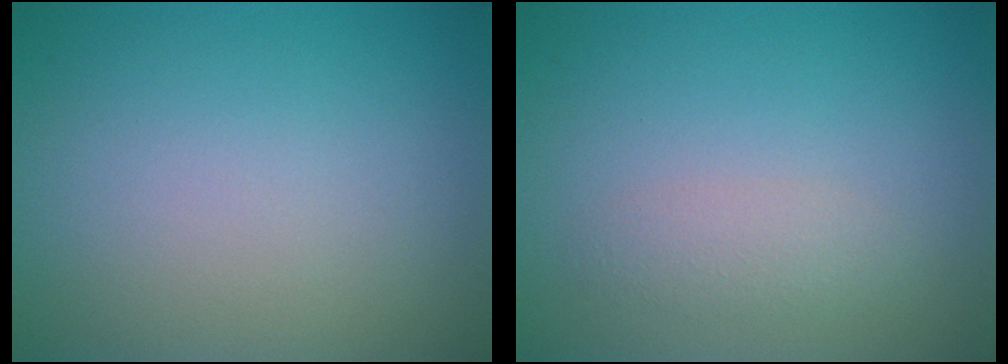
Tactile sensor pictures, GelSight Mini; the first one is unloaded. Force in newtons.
{"total": 1.5, "press": 1.5, "slide": 0.1}